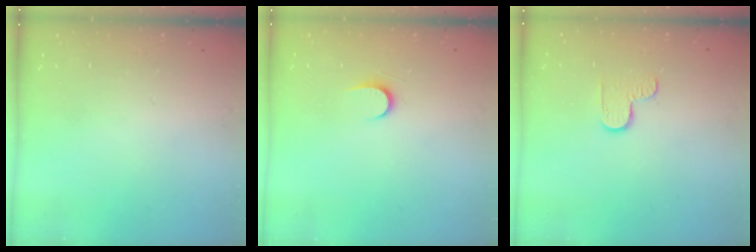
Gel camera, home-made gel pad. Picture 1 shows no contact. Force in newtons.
{"total": 4.9, "press": 4.8, "slide": 0.5}
{"total": 5.1, "press": 5.0, "slide": 0.5}